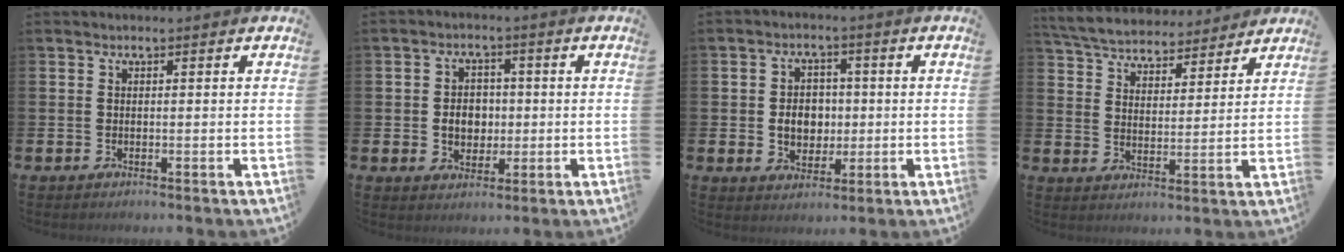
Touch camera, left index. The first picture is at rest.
{"total": 4.0, "force": [0.0, 3.4, 2.2], "torque": [-0.034, 0.005, -0.009]}
{"total": 4.4, "force": [0.0, 3.7, 2.3], "torque": [-0.037, 0.007, -0.008]}
{"total": 5.8, "force": [5.7, 1.3, 0.5], "torque": [-0.040, -0.037, 0.100]}